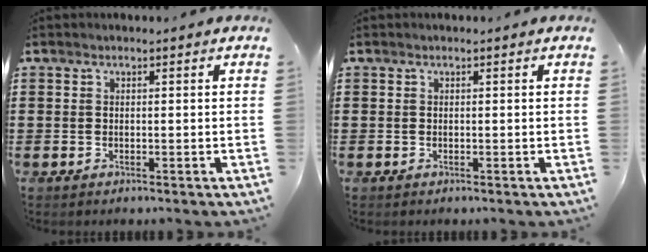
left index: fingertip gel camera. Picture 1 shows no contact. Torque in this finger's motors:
{"motor_torque": [0.00, 0.00, 0.00, 0.00]}